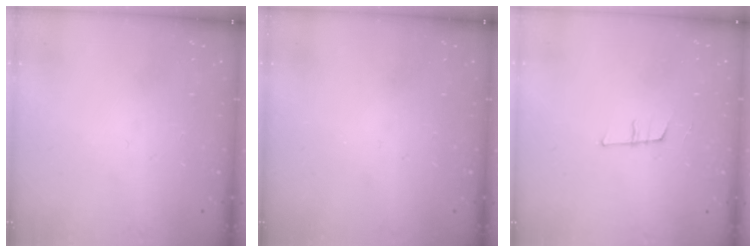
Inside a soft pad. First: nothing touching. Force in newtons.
{"total": 0.0}
{"total": 7.6, "press": 7.0, "slide": 3.0}